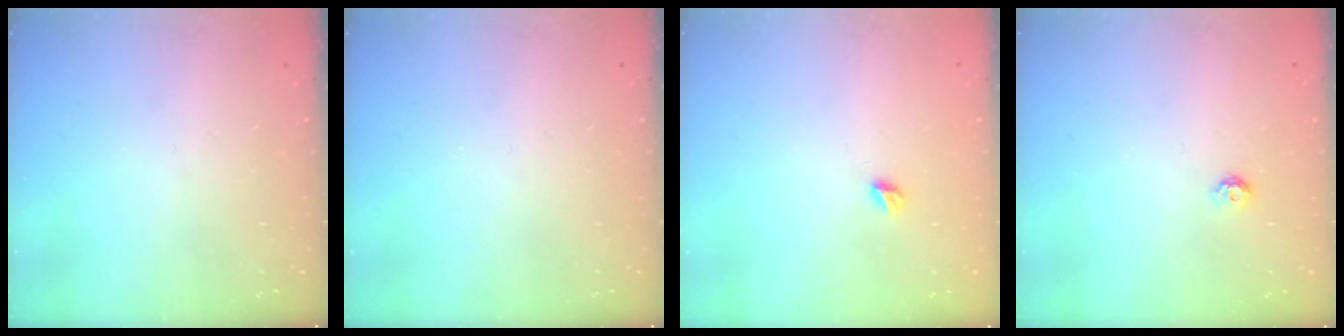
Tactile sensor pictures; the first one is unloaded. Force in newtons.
{"total": 0.0}
{"total": 4.3, "press": 4.2, "slide": 0.5}
{"total": 3.9, "press": 3.9, "slide": 0.5}